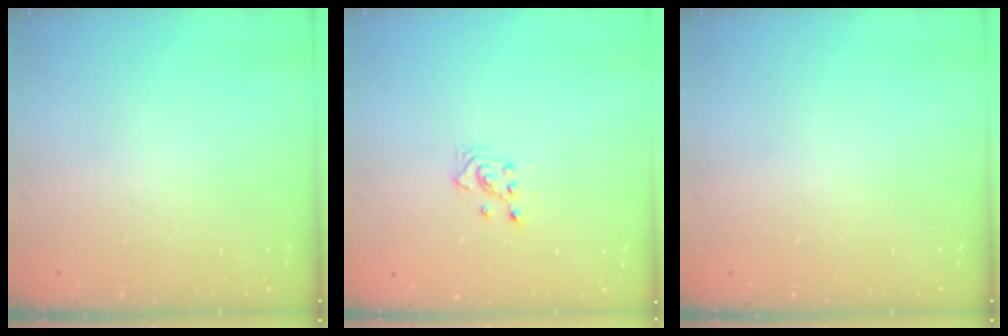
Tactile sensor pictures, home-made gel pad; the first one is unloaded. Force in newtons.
{"total": 2.3, "press": 2.3, "slide": 0.3}
{"total": 0.0}